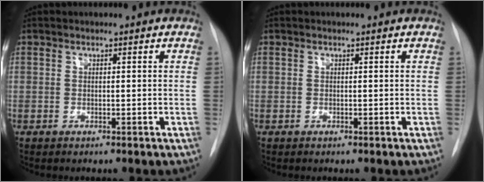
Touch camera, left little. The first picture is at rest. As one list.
[{"total": 0.0}]